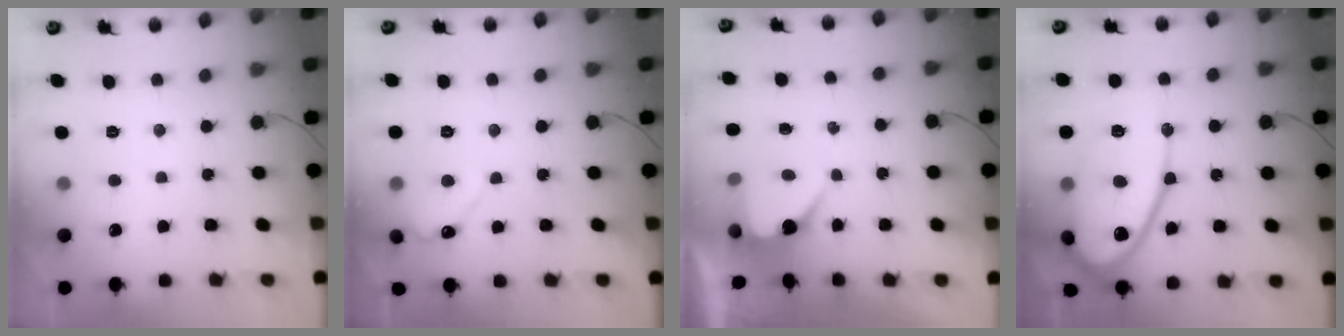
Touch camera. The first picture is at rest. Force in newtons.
{"total": 3.0, "press": 3.0, "slide": 0.3}
{"total": 5.7, "press": 5.7, "slide": 0.1}
{"total": 15.3, "press": 15.2, "slide": 1.1}